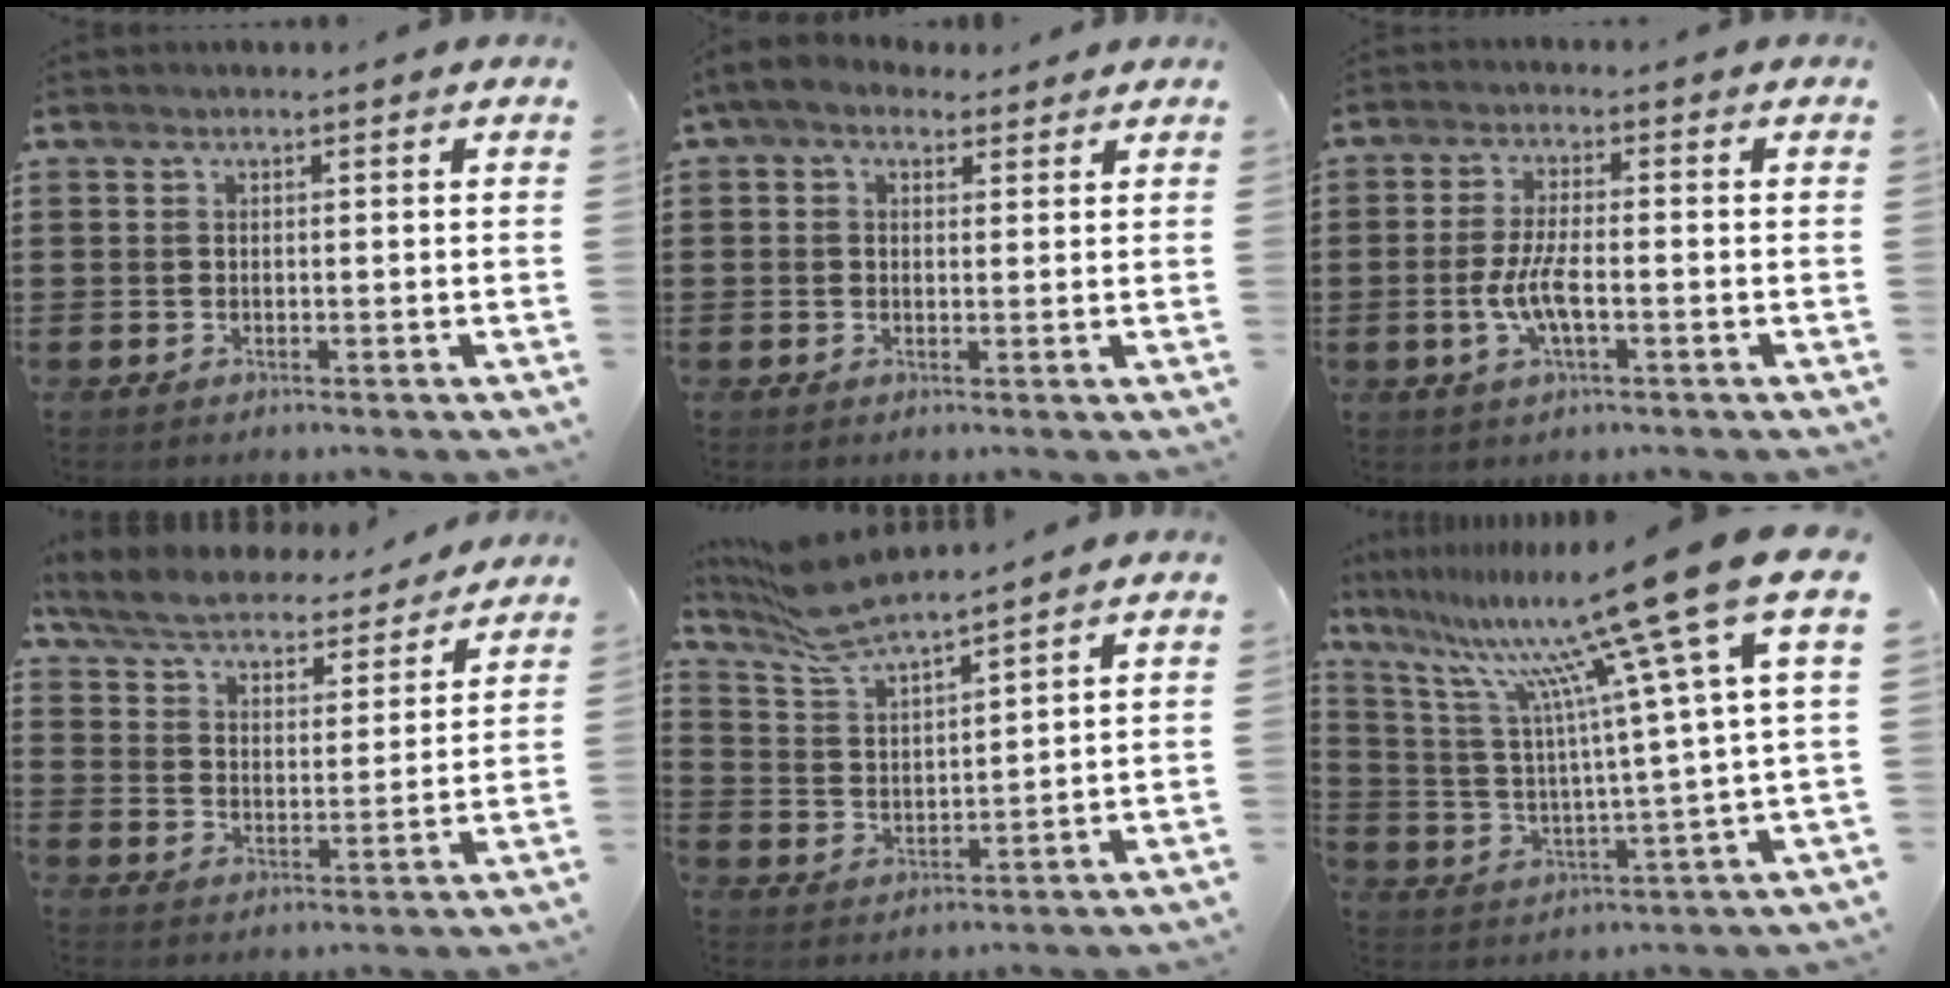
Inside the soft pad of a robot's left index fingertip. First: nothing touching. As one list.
[{"total": 3.1, "force": [2.0, 1.9, 1.5], "torque": [-0.038, 0.005, 0.036]}, {"total": 5.8, "force": [-1.6, 1.6, 5.3], "torque": [-0.126, -0.008, -0.037]}, {"total": 6.1, "force": [5.8, 0.8, 1.8], "torque": [-0.062, -0.037, 0.099]}, {"total": 7.3, "force": [6.8, 0.8, 2.6], "torque": [-0.079, -0.025, 0.122]}, {"total": 18.0, "force": [12.6, 0.3, 12.9], "torque": [-0.260, -0.079, 0.197]}]